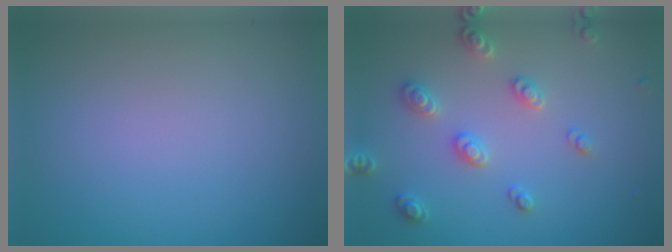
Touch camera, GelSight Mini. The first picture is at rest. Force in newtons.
{"total": 2.7, "press": 2.7, "slide": 0.4}